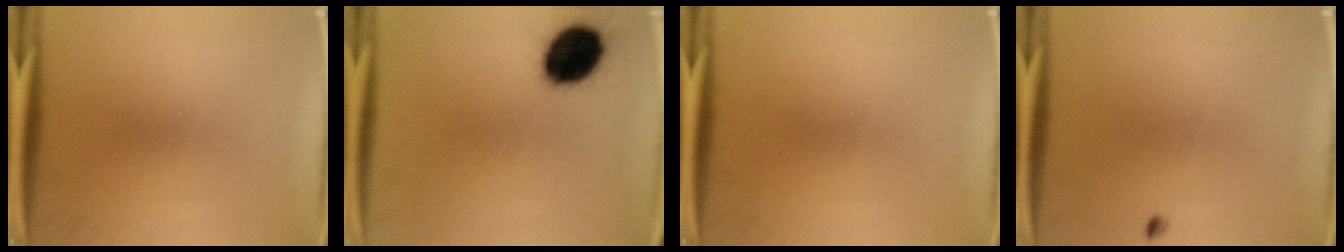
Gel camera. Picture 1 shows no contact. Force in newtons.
{"total": 15.1}
{"total": 0.0}
{"total": 0.6}